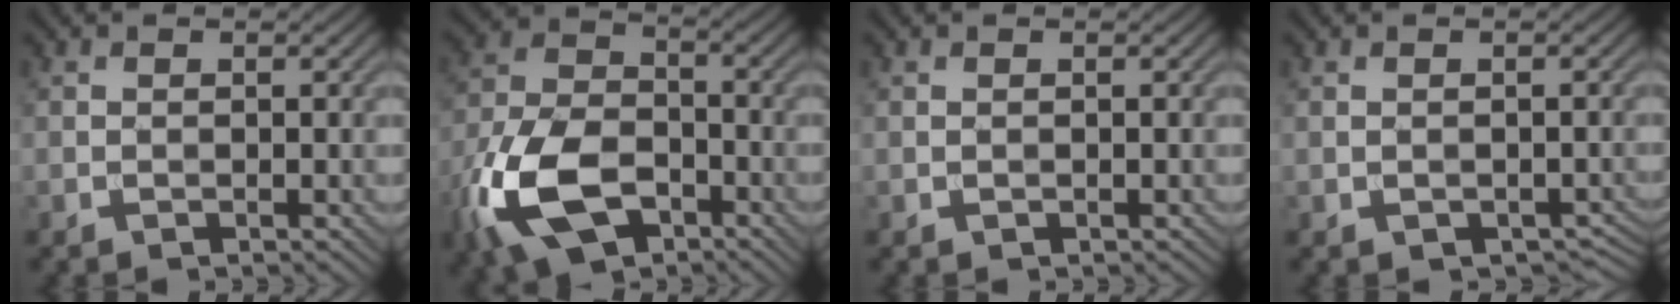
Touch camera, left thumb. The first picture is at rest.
{"total": 14.4, "force": [-7.0, 8.1, 9.6], "torque": [-0.246, -0.027, -0.148]}
{"total": 0.0}
{"total": 1.7, "force": [-0.6, 1.3, 0.9], "torque": [-0.019, -0.013, -0.004]}